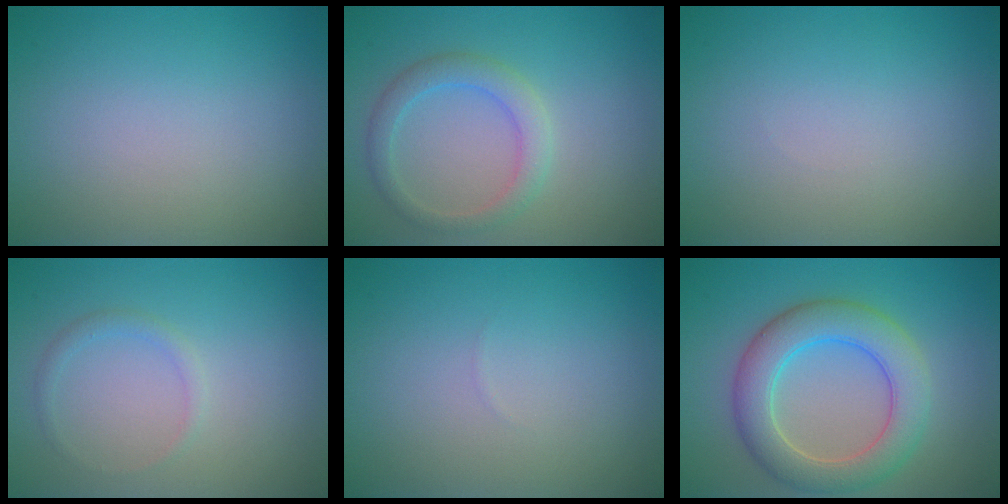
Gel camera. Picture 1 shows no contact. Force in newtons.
{"total": 2.7, "press": 2.7, "slide": 0.0}
{"total": 0.0}
{"total": 1.1, "press": 1.1, "slide": 0.1}
{"total": 0.0}
{"total": 6.1, "press": 6.1, "slide": 0.4}